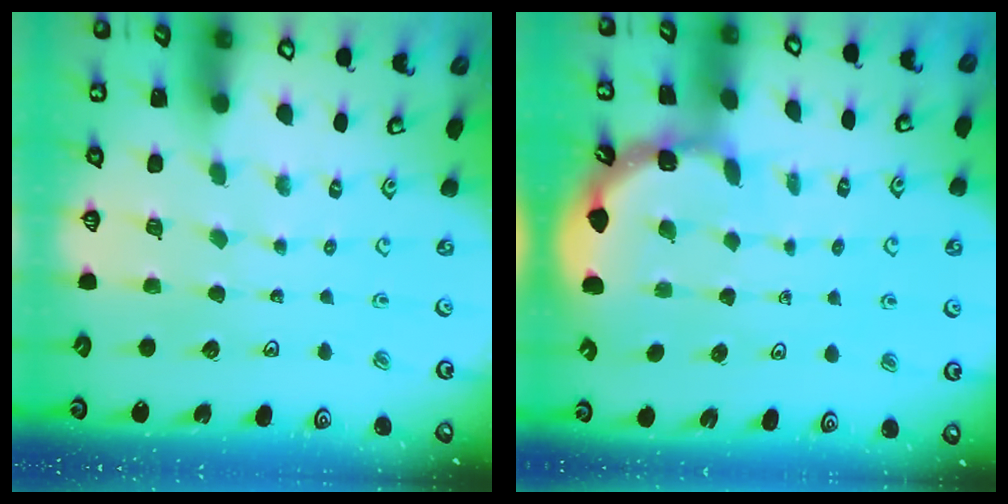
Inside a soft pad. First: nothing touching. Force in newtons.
{"total": 1.8, "press": 1.7, "slide": 0.0}